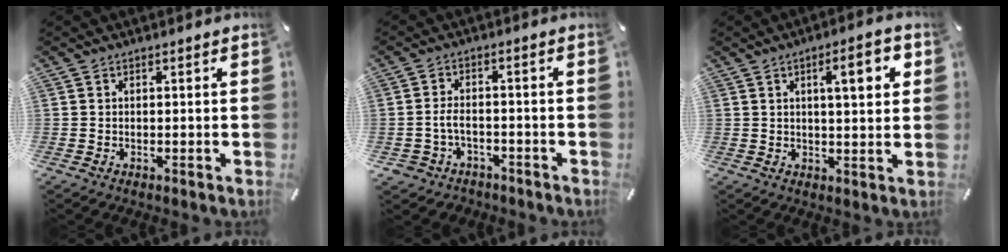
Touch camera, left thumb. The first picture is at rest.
{"total": 4.5, "force": [-1.6, 3.4, 2.5], "torque": [-0.066, 0.004, -0.036]}
{"total": 10.2, "force": [4.0, 2.8, 9.0], "torque": [-0.132, -0.010, 0.055]}